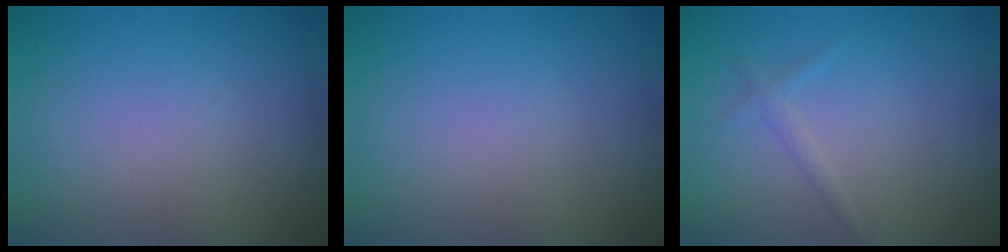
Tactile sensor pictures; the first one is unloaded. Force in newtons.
{"total": 0.0}
{"total": 0.9, "press": 0.9, "slide": 0.1}